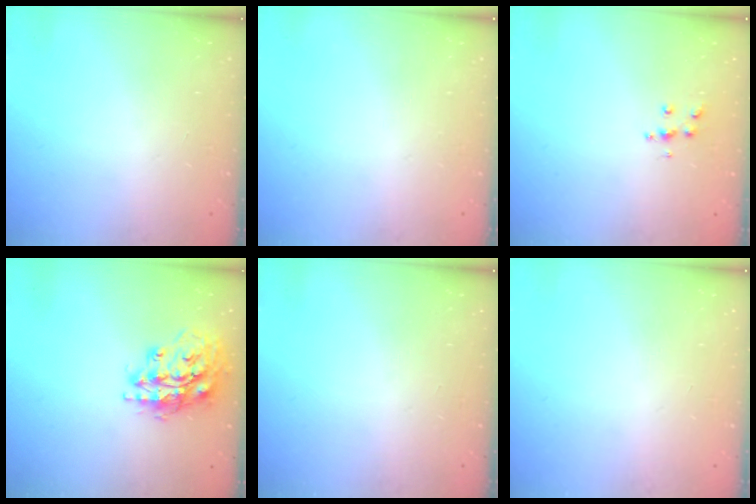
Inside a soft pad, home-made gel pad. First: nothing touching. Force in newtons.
{"total": 0.0}
{"total": 6.2, "press": 6.2, "slide": 0.5}
{"total": 17.9, "press": 17.8, "slide": 2.5}
{"total": 0.0}
{"total": 0.0}